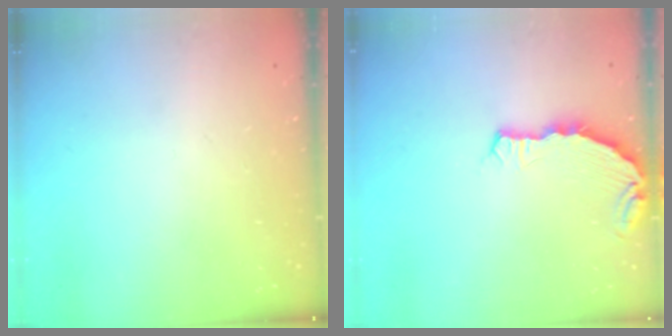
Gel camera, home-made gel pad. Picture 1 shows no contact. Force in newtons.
{"total": 7.1, "press": 5.4, "slide": 4.7}